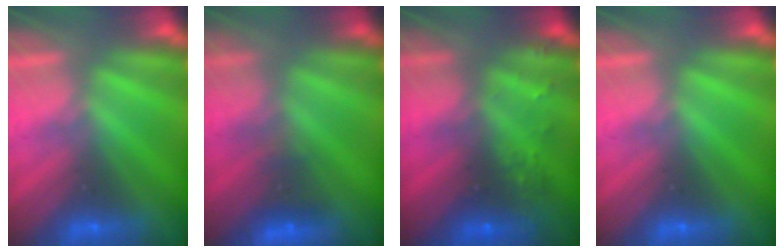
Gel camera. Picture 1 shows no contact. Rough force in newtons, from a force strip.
{"total": 4.4}
{"total": 7.8}
{"total": 0.0}